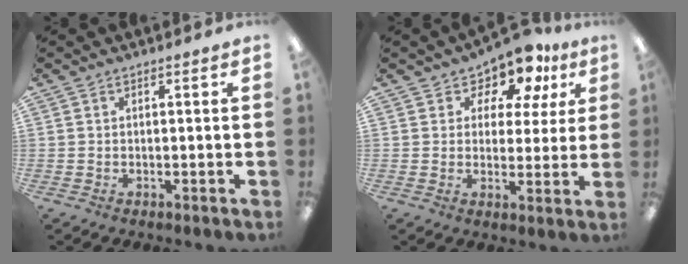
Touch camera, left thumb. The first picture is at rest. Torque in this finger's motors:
{"motor_torque": [0.22, 0.40, -0.02, 0.40, 0.12]}